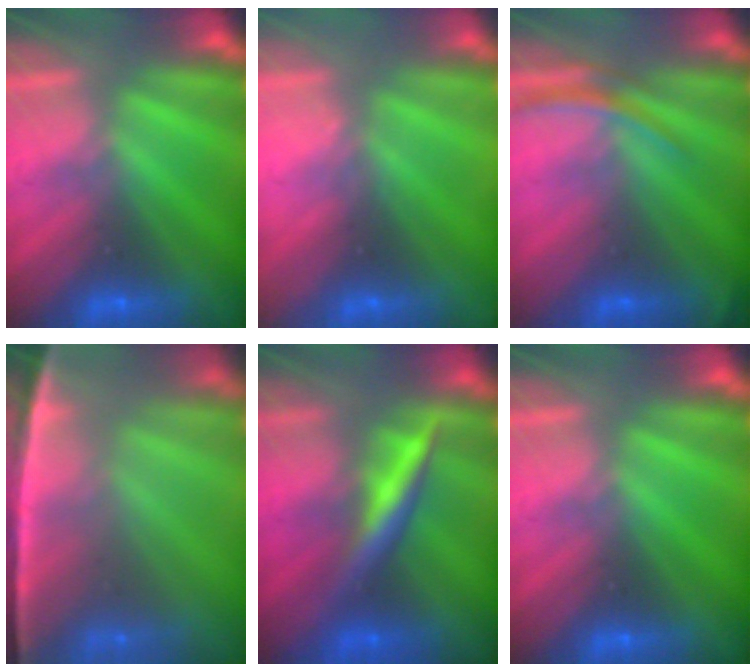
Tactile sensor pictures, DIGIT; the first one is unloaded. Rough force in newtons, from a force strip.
{"total": 2.3}
{"total": 2.8}
{"total": 7.6}
{"total": 2.9}
{"total": 0.0}